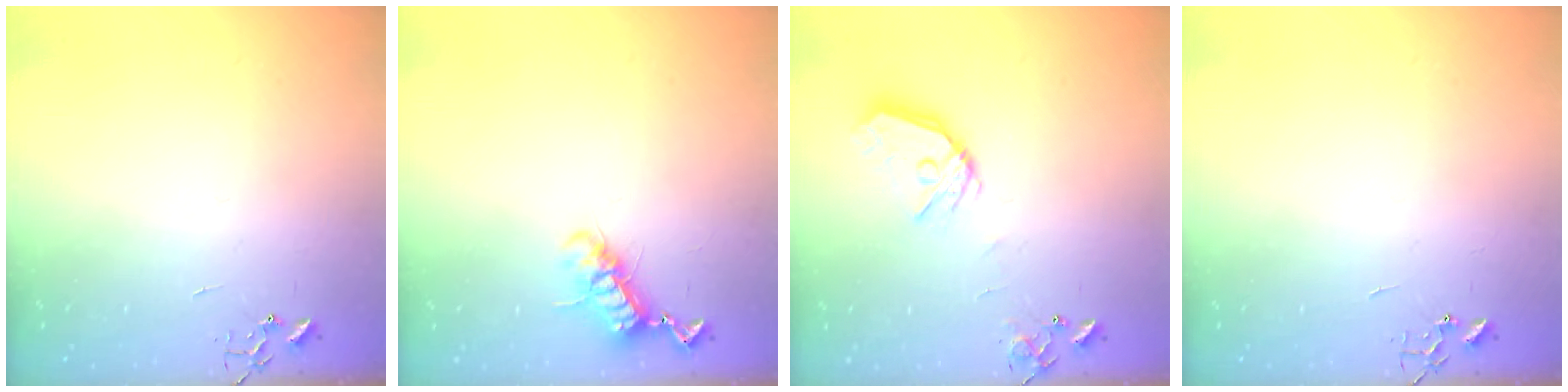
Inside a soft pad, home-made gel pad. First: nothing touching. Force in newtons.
{"total": 11.1, "press": 11.1, "slide": 0.7}
{"total": 12.5, "press": 12.4, "slide": 0.9}
{"total": 0.0}